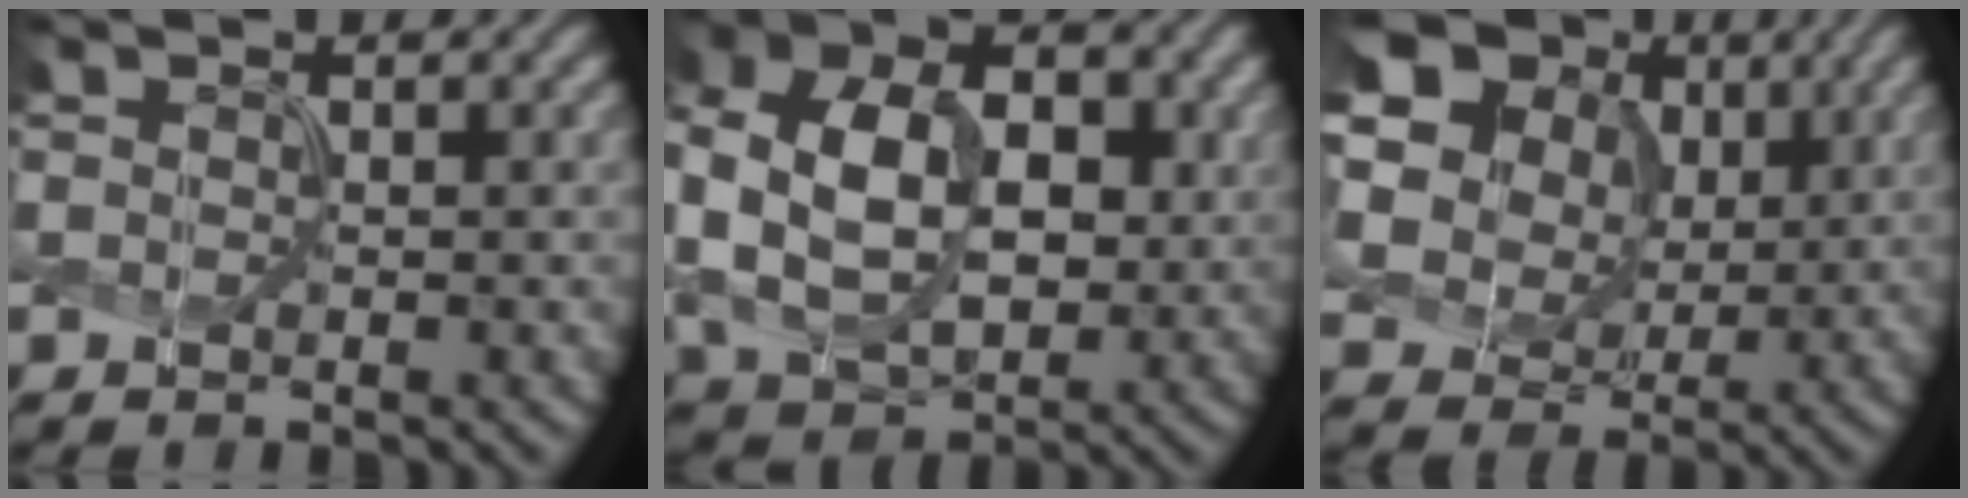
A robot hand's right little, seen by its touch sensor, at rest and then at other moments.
{"total": 11.4, "force": [-0.2, 8.2, 7.9], "torque": [-0.164, -0.002, -0.001]}
{"total": 15.1, "force": [4.7, 12.2, 7.6], "torque": [-0.197, 0.034, 0.090]}